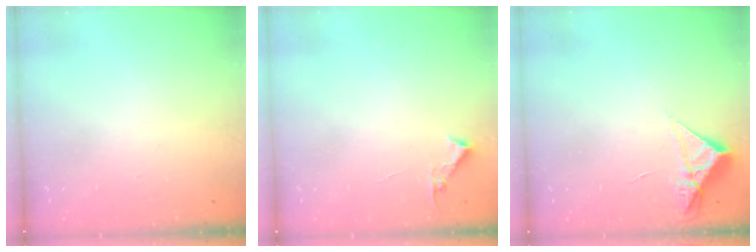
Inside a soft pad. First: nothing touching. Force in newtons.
{"total": 3.4, "press": 3.4, "slide": 0.4}
{"total": 5.2, "press": 5.2, "slide": 0.3}